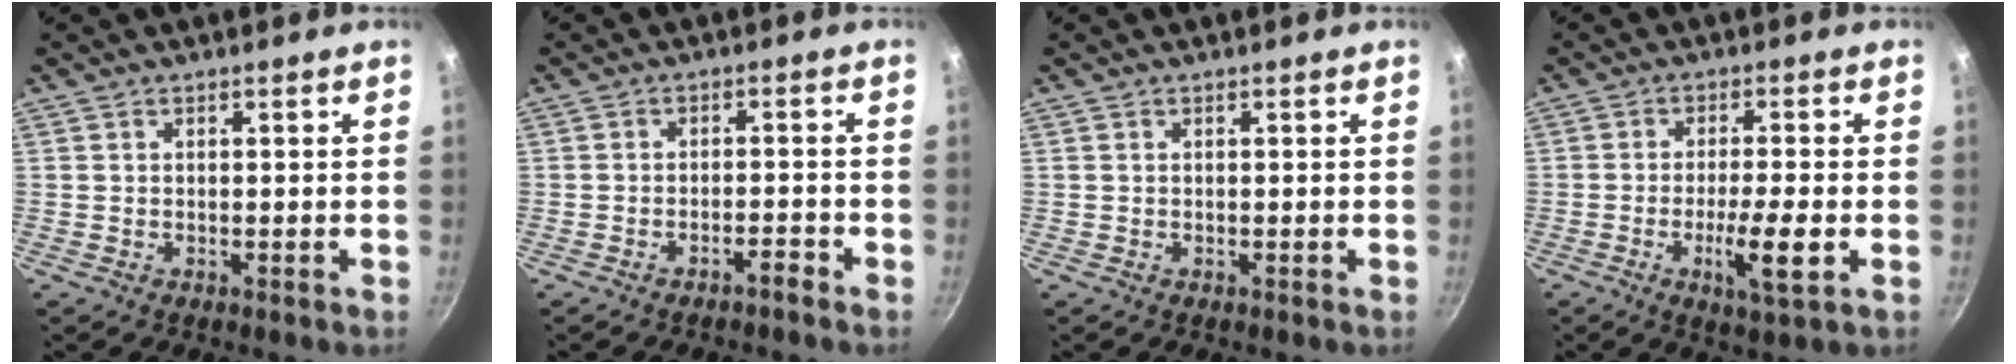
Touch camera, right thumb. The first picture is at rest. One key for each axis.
{"total": 2.4, "fx": -2.0, "fy": 0.4, "fz": 1.3, "tx": -0.022, "ty": 0.021, "tz": -0.027}
{"total": 0.0}
{"total": 8.0, "fx": -2.3, "fy": 1.2, "fz": 7.6, "tx": -0.131, "ty": 0.004, "tz": -0.039}